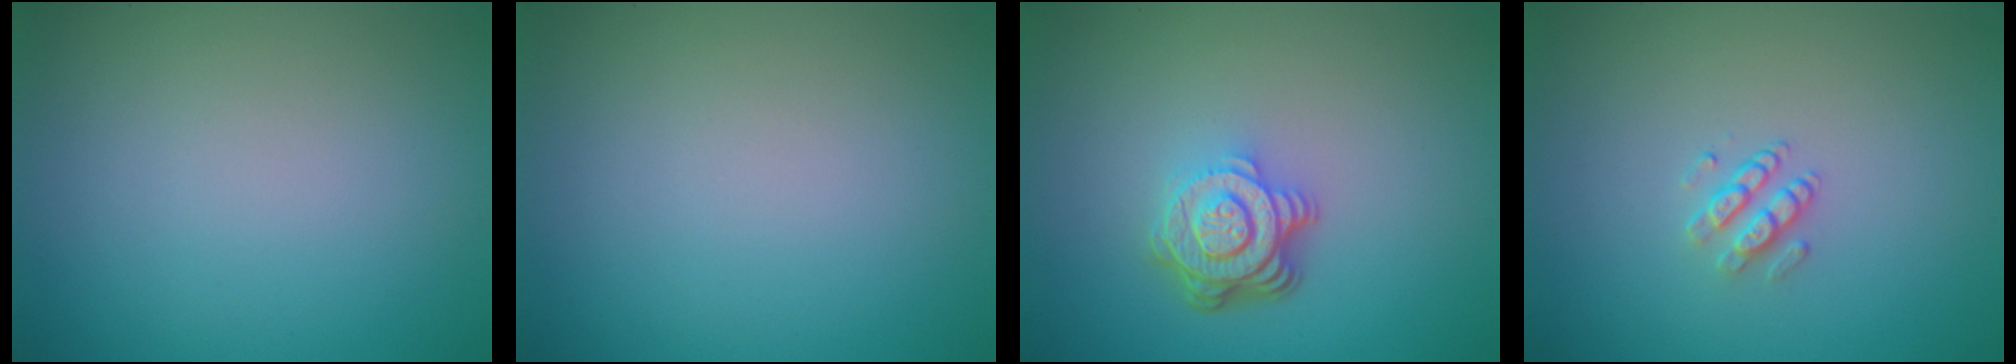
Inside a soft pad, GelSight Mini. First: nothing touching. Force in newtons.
{"total": 0.0}
{"total": 4.7, "press": 3.4, "slide": 3.3}
{"total": 1.5, "press": 1.1, "slide": 1.0}